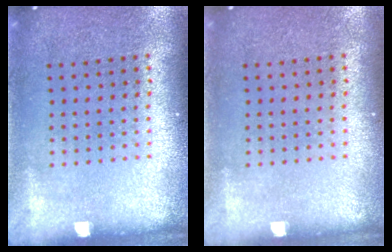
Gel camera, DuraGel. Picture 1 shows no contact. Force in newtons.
{"total": 0.0}